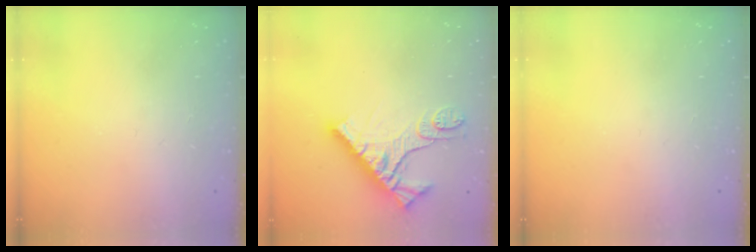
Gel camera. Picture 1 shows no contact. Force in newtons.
{"total": 13.6, "press": 13.5, "slide": 1.5}
{"total": 0.0}